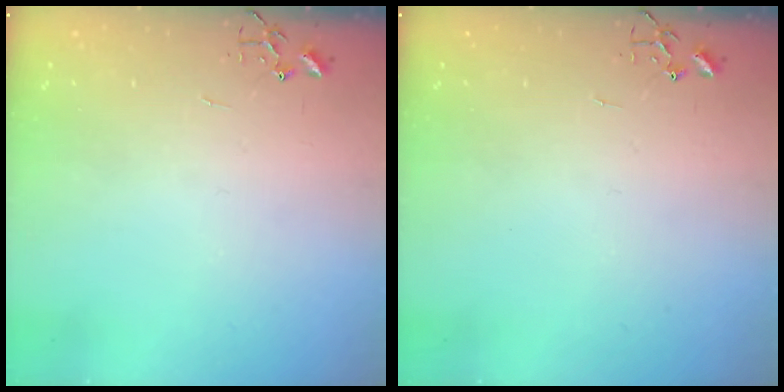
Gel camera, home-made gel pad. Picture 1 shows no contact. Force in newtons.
{"total": 0.0}